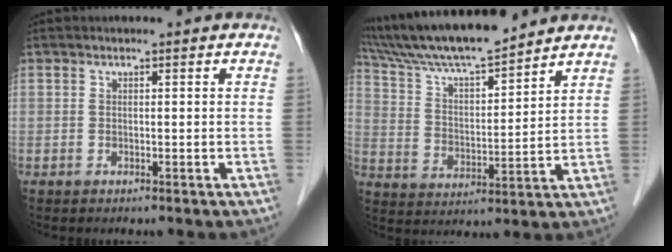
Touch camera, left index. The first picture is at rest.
{"total": 14.8, "force": [13.3, 1.1, 6.4], "torque": [-0.124, 0.011, 0.238]}